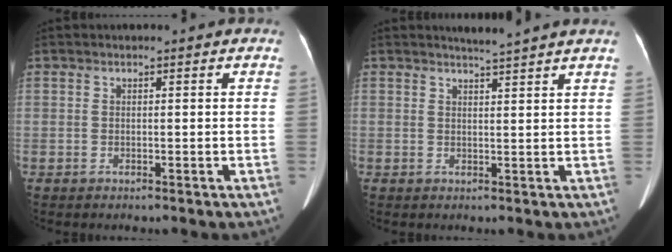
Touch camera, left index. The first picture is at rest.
{"total": 2.3, "force": [2.2, -0.7, 0.2], "torque": [-0.002, 0.002, 0.036]}